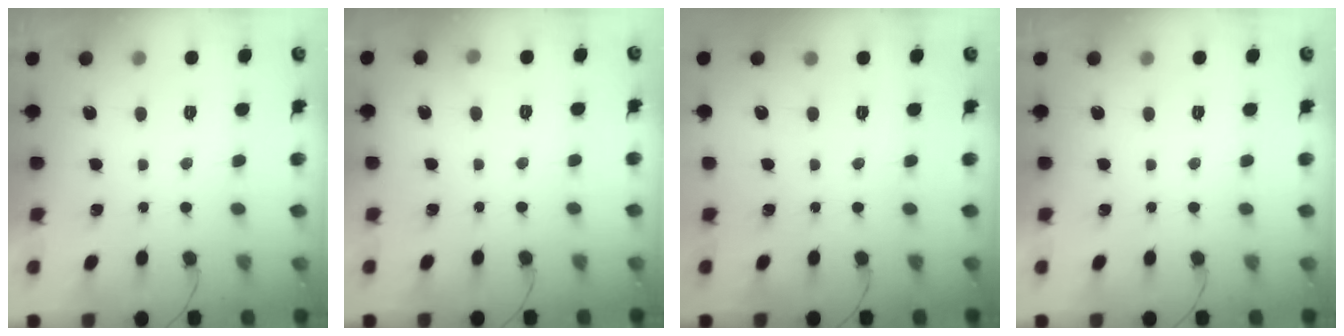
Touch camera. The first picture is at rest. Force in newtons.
{"total": 3.3, "press": 3.1, "slide": 1.2}
{"total": 0.0}
{"total": 0.0}